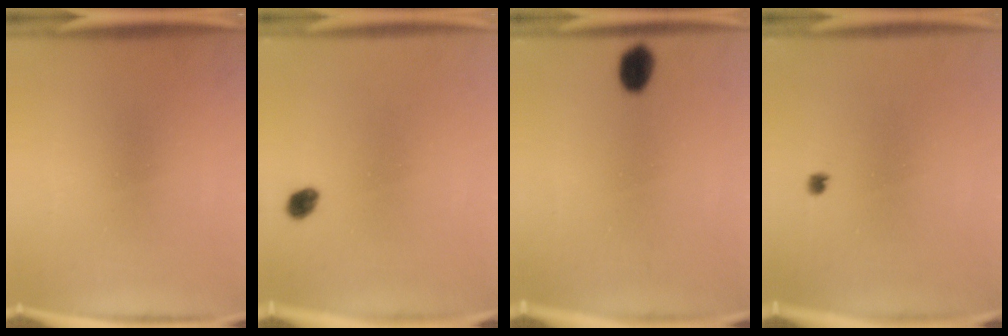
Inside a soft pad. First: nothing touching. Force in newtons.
{"total": 2.0}
{"total": 4.5}
{"total": 1.0}